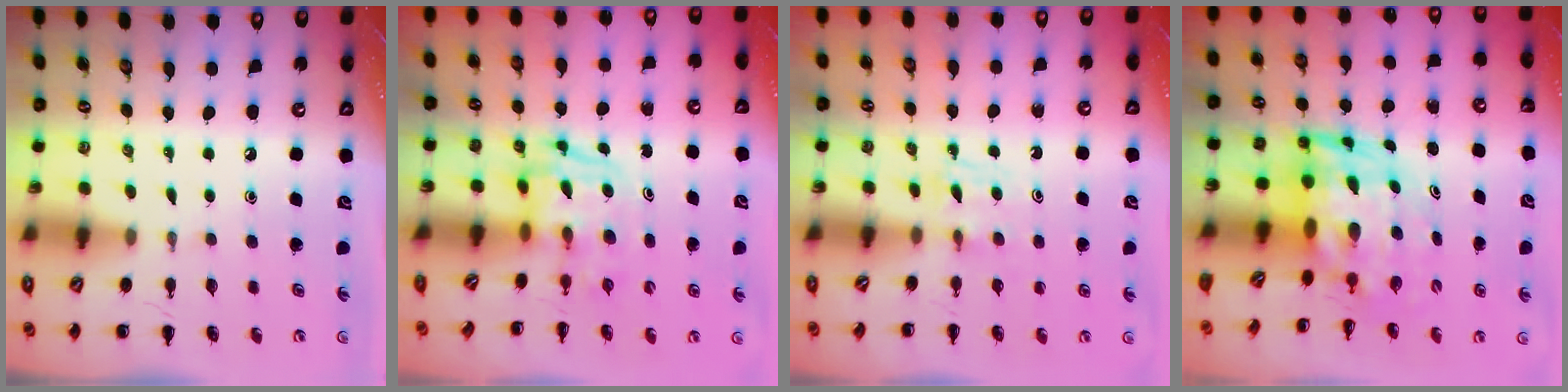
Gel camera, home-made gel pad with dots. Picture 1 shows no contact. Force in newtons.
{"total": 3.3, "press": 3.2, "slide": 0.6}
{"total": 3.7, "press": 3.5, "slide": 1.4}
{"total": 7.4, "press": 7.1, "slide": 2.2}